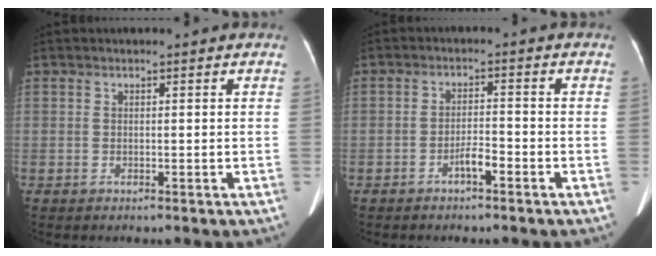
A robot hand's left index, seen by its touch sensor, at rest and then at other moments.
{"total": 2.8, "force": [-1.9, 0.5, 2.0], "torque": [-0.035, 0.003, -0.033]}